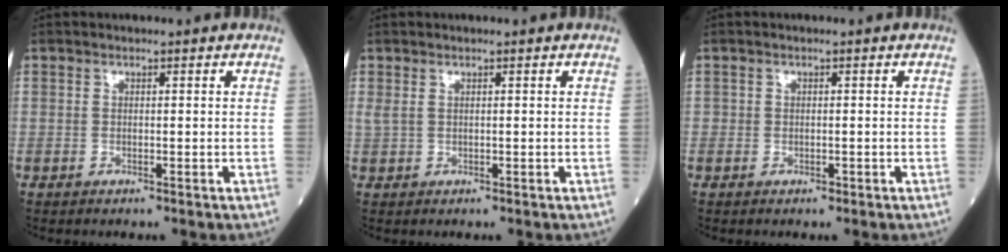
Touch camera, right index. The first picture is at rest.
{"total": 1.2, "force": [0.5, 0.4, 1.0], "torque": [-0.034, 0.008, 0.017]}
{"total": 0.8, "force": [-0.3, 0.6, 0.4], "torque": [-0.005, 0.001, -0.005]}